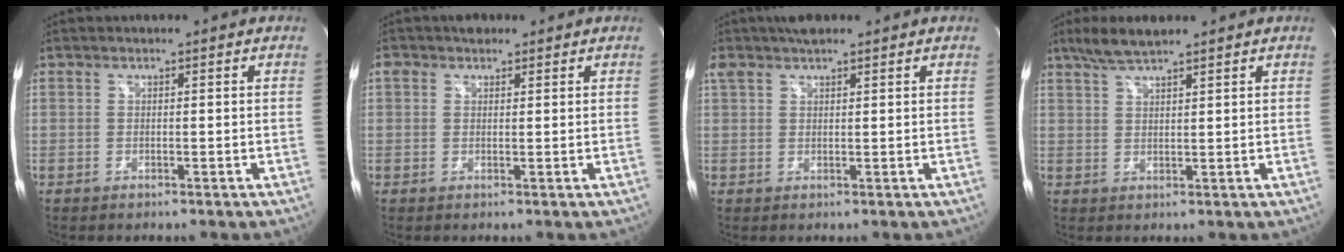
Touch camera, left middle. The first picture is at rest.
{"total": 2.7, "force": [1.8, 1.7, 1.1], "torque": [-0.025, 0.018, 0.029]}
{"total": 4.2, "force": [3.3, 1.1, 2.3], "torque": [-0.056, 0.024, 0.062]}
{"total": 4.9, "force": [3.9, 0.5, 2.8], "torque": [-0.067, 0.012, 0.078]}